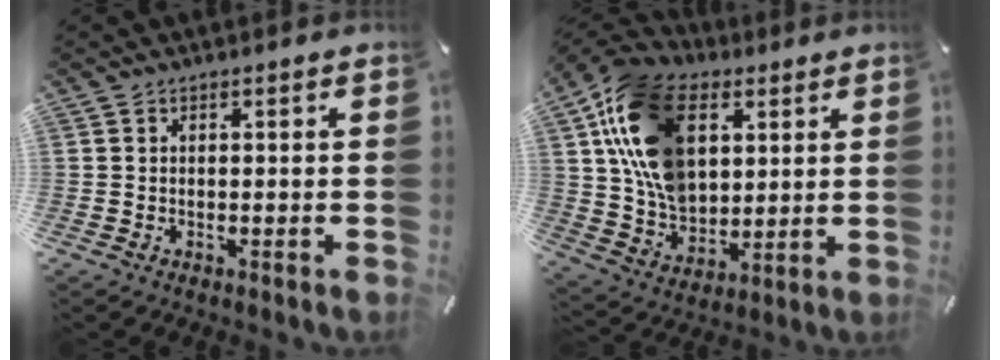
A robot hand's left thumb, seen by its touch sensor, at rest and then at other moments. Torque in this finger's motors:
{"motor_torque": [2.26, 2.75, 2.27, -0.49, 0.35]}